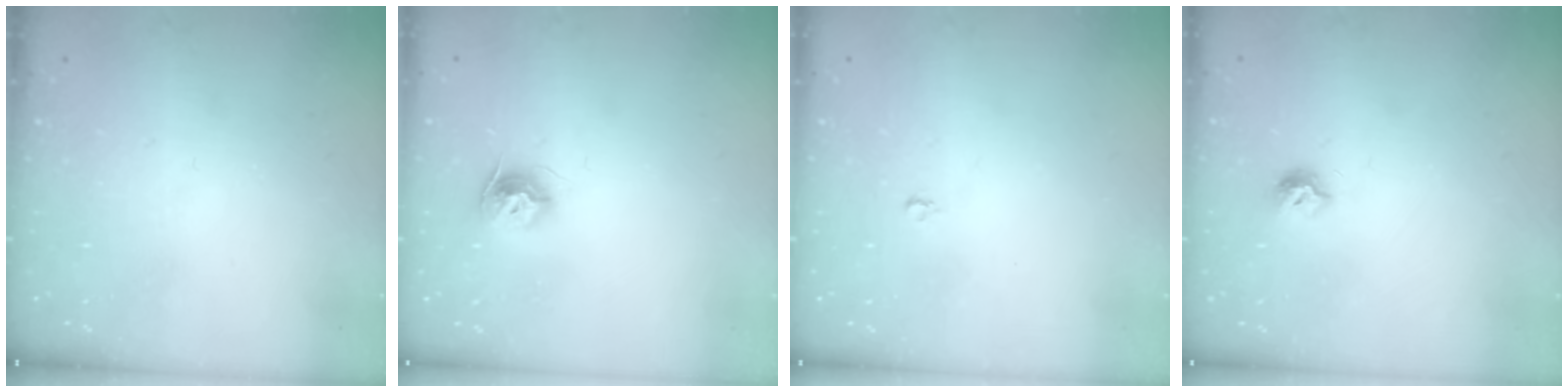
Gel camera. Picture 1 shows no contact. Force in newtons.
{"total": 8.8, "press": 8.8, "slide": 0.4}
{"total": 2.2, "press": 2.2, "slide": 0.2}
{"total": 6.4, "press": 6.4, "slide": 0.3}